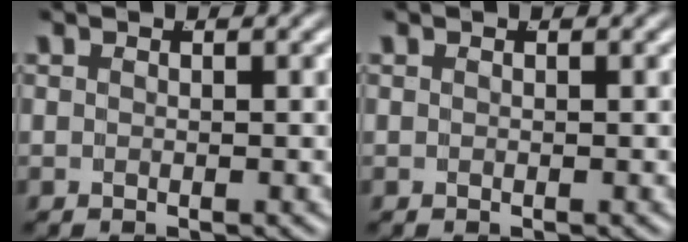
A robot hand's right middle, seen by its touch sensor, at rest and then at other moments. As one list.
[{"total": 0.0}]